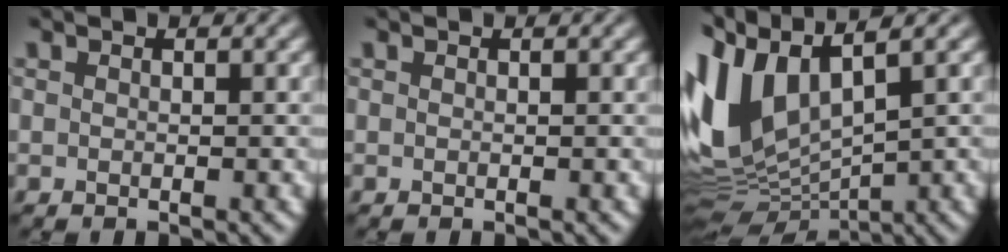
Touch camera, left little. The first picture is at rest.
{"total": 0.0}
{"total": 9.8, "force": [3.4, 4.8, 7.8], "torque": [-0.190, 0.006, 0.065]}